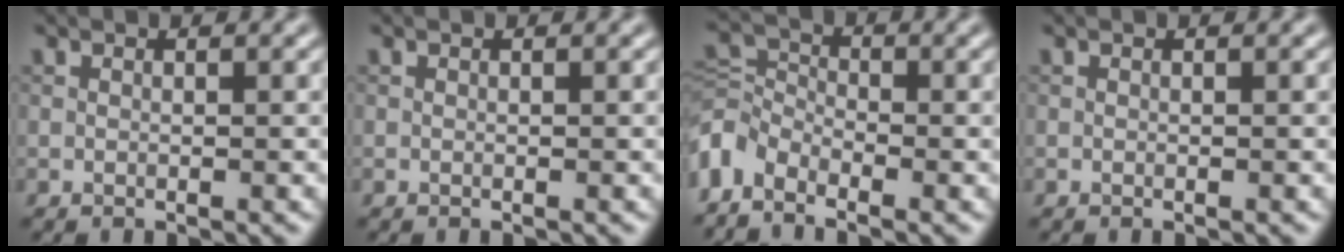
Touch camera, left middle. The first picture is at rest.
{"total": 0.0}
{"total": 4.1, "force": [-2.6, 2.4, 2.0], "torque": [-0.040, 0.002, -0.069]}
{"total": 0.0}